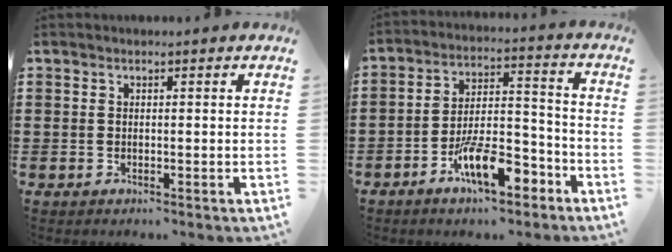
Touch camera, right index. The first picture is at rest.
{"total": 11.1, "force": [-6.6, 3.9, 8.0], "torque": [-0.139, 0.019, -0.116]}